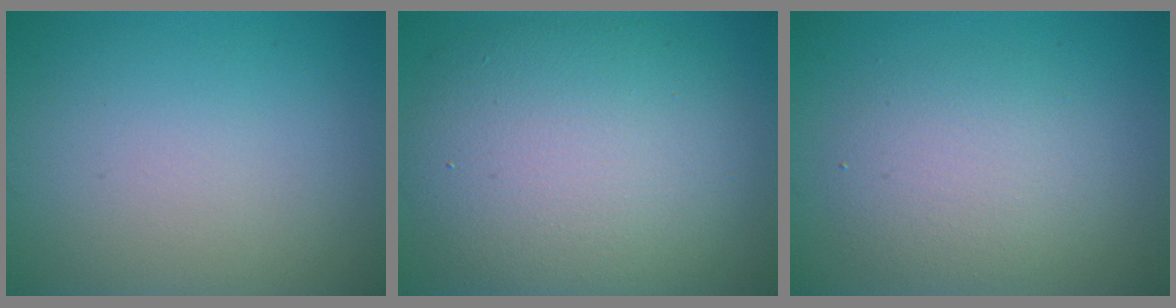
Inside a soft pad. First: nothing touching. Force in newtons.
{"total": 10.7, "press": 10.7, "slide": 0.7}
{"total": 3.8, "press": 3.8, "slide": 0.3}